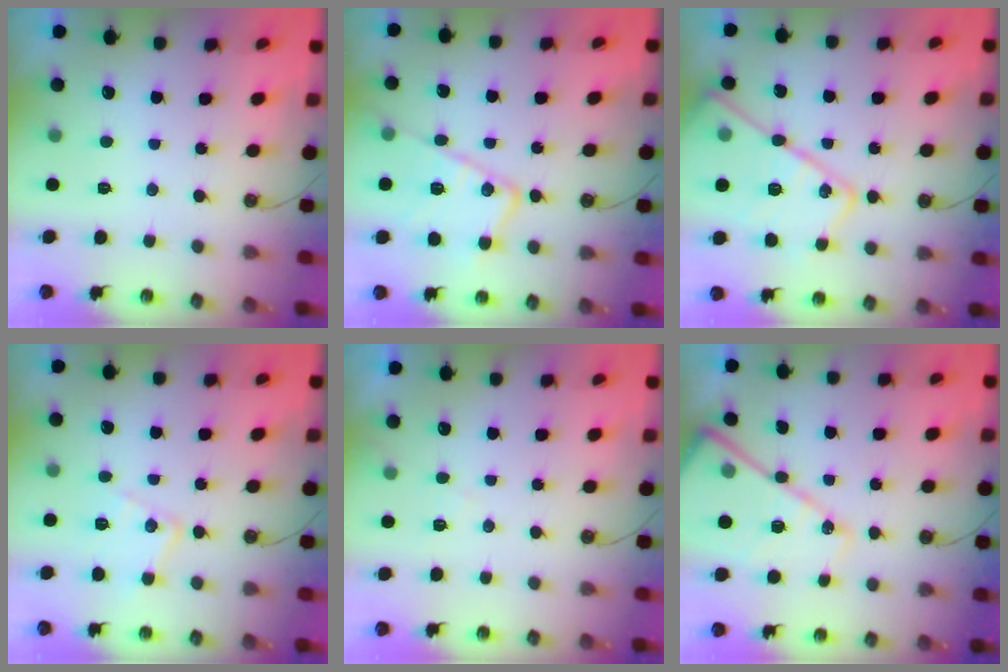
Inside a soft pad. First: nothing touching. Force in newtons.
{"total": 16.9, "press": 16.9, "slide": 1.3}
{"total": 22.4, "press": 22.2, "slide": 2.4}
{"total": 11.2, "press": 11.1, "slide": 0.7}
{"total": 4.4, "press": 4.3, "slide": 0.7}
{"total": 16.9, "press": 16.8, "slide": 1.5}